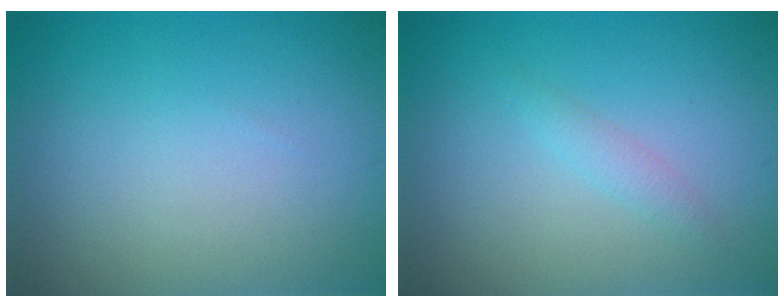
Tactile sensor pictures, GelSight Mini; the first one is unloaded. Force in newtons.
{"total": 1.2, "press": 1.2, "slide": 0.1}